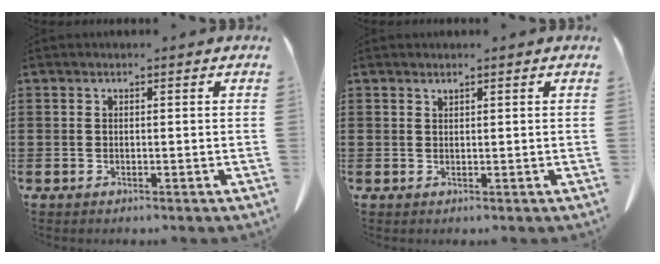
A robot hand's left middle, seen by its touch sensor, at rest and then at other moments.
{"total": 0.6, "force": [0.6, 0.1, 0.1], "torque": [-0.005, -0.001, 0.012]}